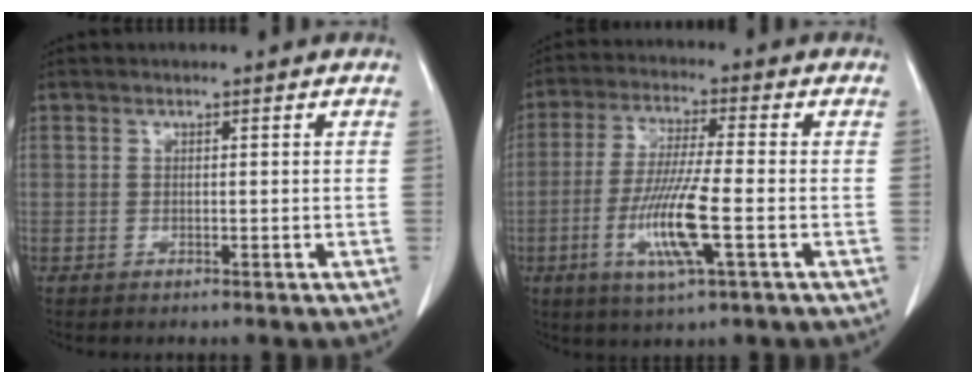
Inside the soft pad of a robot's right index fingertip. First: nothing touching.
{"total": 10.5, "force": [-3.0, 0.3, 10.1], "torque": [-0.204, -0.014, -0.058]}